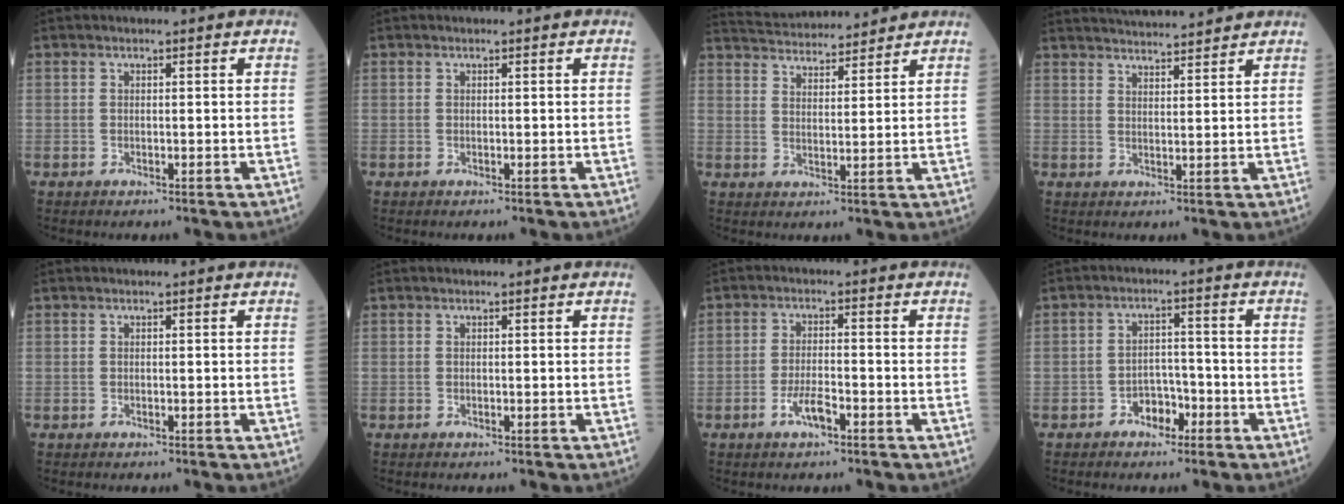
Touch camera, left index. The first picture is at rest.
{"total": 0.0}
{"total": 12.1, "force": [11.7, 1.6, 3.0], "torque": [-0.058, 0.027, 0.181]}
{"total": 10.1, "force": [9.7, 0.3, 2.9], "torque": [-0.051, 0.020, 0.141]}
{"total": 0.0}
{"total": 0.0}
{"total": 3.6, "force": [-2.1, 0.8, 2.8], "torque": [-0.059, 0.000, -0.040]}
{"total": 3.8, "force": [-2.3, 2.2, 1.9], "torque": [-0.028, 0.009, -0.039]}